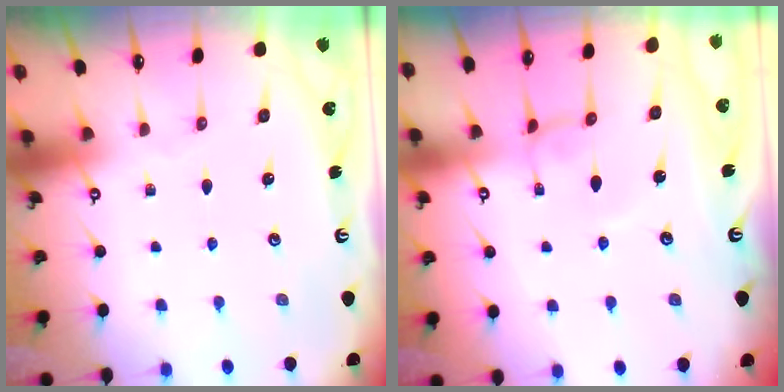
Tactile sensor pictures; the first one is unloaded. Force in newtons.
{"total": 1.0, "press": 0.9, "slide": 0.4}